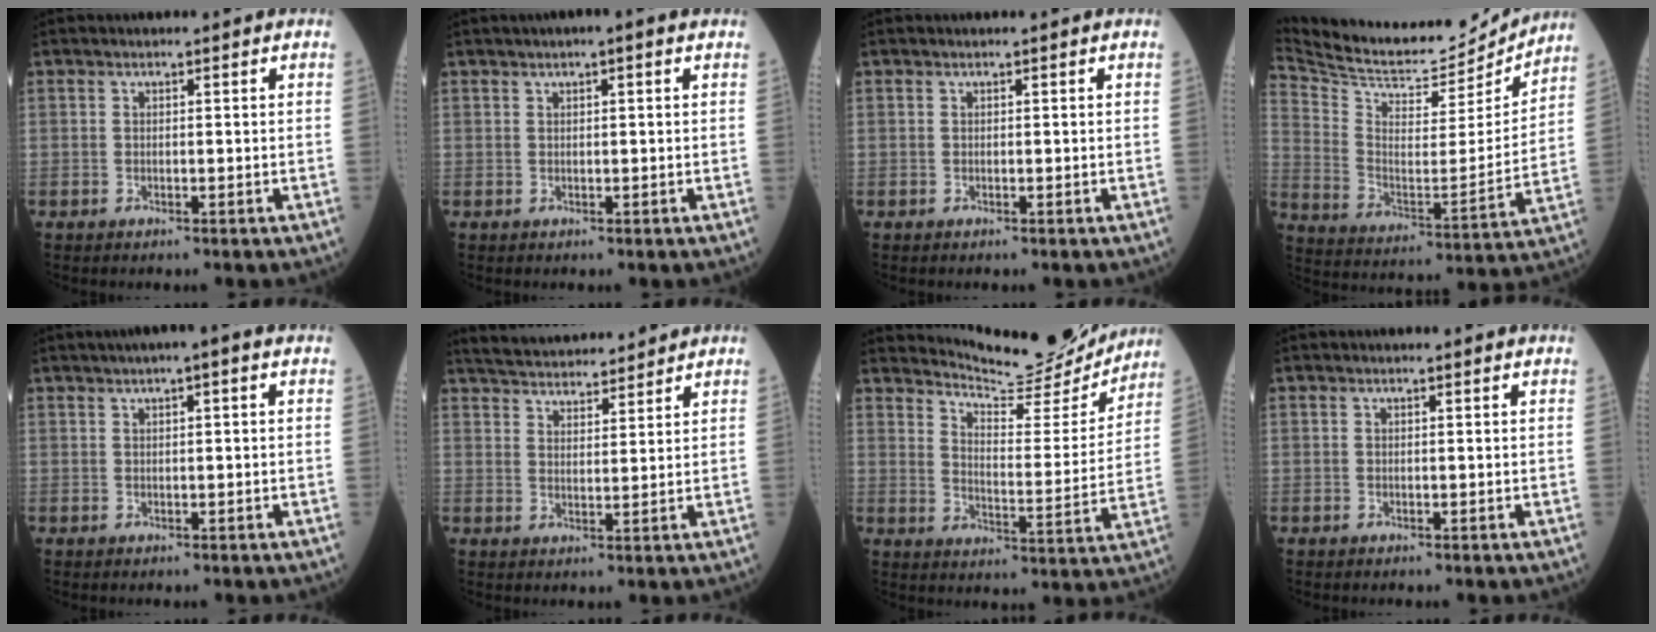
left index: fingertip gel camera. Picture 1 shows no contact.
{"total": 2.3, "force": [1.3, 0.2, 1.8], "torque": [-0.032, 0.013, 0.019]}
{"total": 0.0}
{"total": 20.1, "force": [19.2, 4.0, 4.2], "torque": [-0.091, -0.036, 0.298]}
{"total": 3.7, "force": [2.1, 0.3, 3.0], "torque": [-0.048, 0.018, 0.031]}
{"total": 12.3, "force": [11.7, 1.9, 3.2], "torque": [-0.057, 0.024, 0.182]}
{"total": 14.2, "force": [14.0, 1.3, 1.8], "torque": [-0.032, -0.043, 0.188]}
{"total": 0.9, "force": [0.8, 0.0, 0.4], "torque": [-0.013, 0.004, 0.010]}